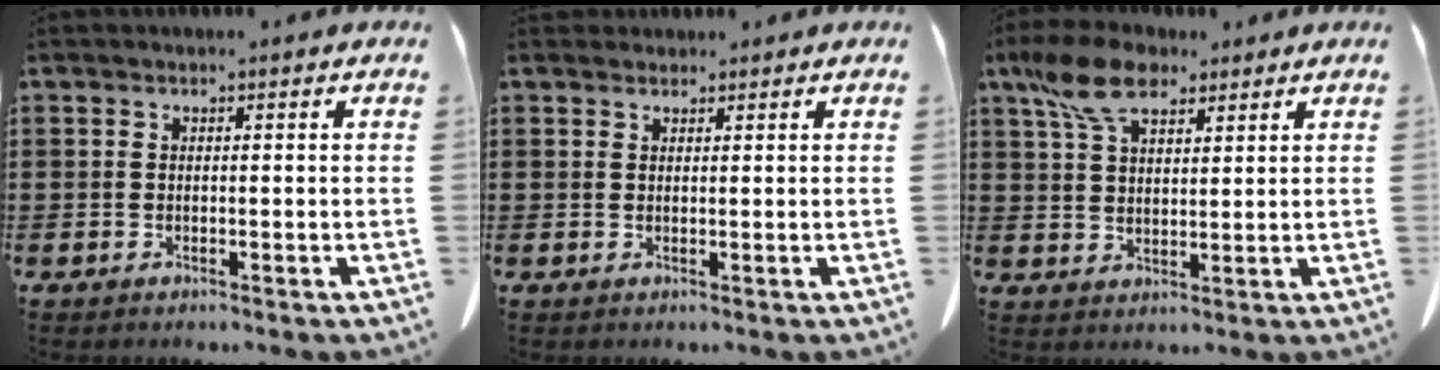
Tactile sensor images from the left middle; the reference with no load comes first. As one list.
[{"total": 1.3, "force": [1.2, 0.4, 0.1], "torque": [-0.005, -0.001, 0.025]}, {"total": 8.5, "force": [5.6, 3.9, 5.1], "torque": [-0.125, -0.002, 0.103]}]